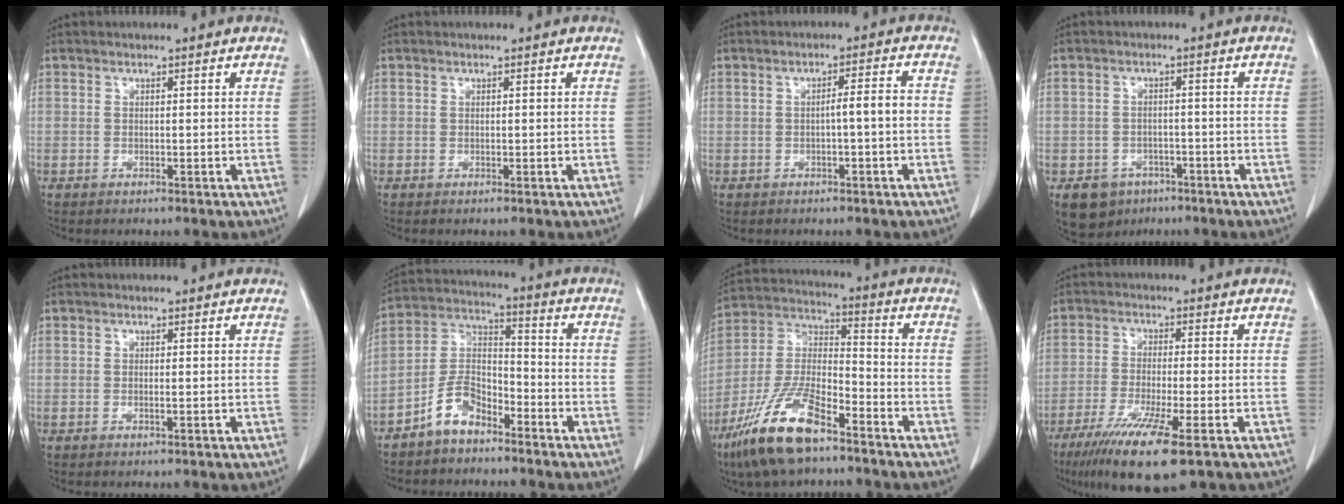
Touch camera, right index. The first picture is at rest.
{"total": 0.0}
{"total": 3.1, "force": [-0.8, 0.0, 3.0], "torque": [-0.044, 0.009, -0.012]}
{"total": 5.8, "force": [-3.5, 4.5, 1.3], "torque": [-0.019, 0.007, -0.045]}
{"total": 0.5, "force": [-0.1, -0.1, 0.5], "torque": [-0.011, -0.002, -0.002]}
{"total": 7.7, "force": [-5.4, 4.0, 3.8], "torque": [-0.083, 0.019, -0.106]}
{"total": 15.3, "force": [-10.1, 4.5, 10.5], "torque": [-0.221, -0.004, -0.188]}
{"total": 11.5, "force": [-6.8, 0.9, 9.3], "torque": [-0.168, -0.033, -0.111]}